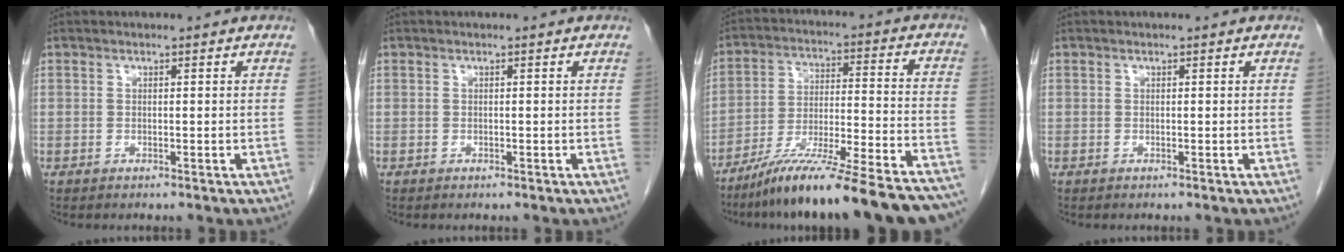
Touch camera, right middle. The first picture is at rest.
{"total": 0.0}
{"total": 24.9, "force": [-21.0, 1.1, 13.3], "torque": [-0.152, -0.011, -0.321]}
{"total": 0.0}